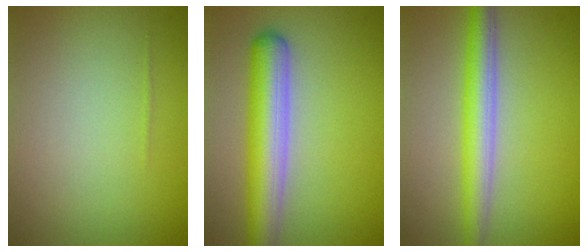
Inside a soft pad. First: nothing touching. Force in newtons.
{"total": 6.0, "press": 6.0, "slide": 0.3}
{"total": 4.3, "press": 4.3, "slide": 0.1}